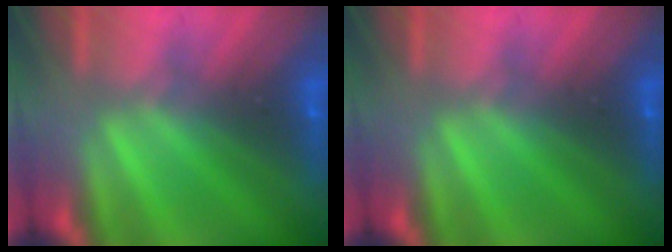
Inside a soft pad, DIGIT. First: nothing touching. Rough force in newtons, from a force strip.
{"total": 0.0}